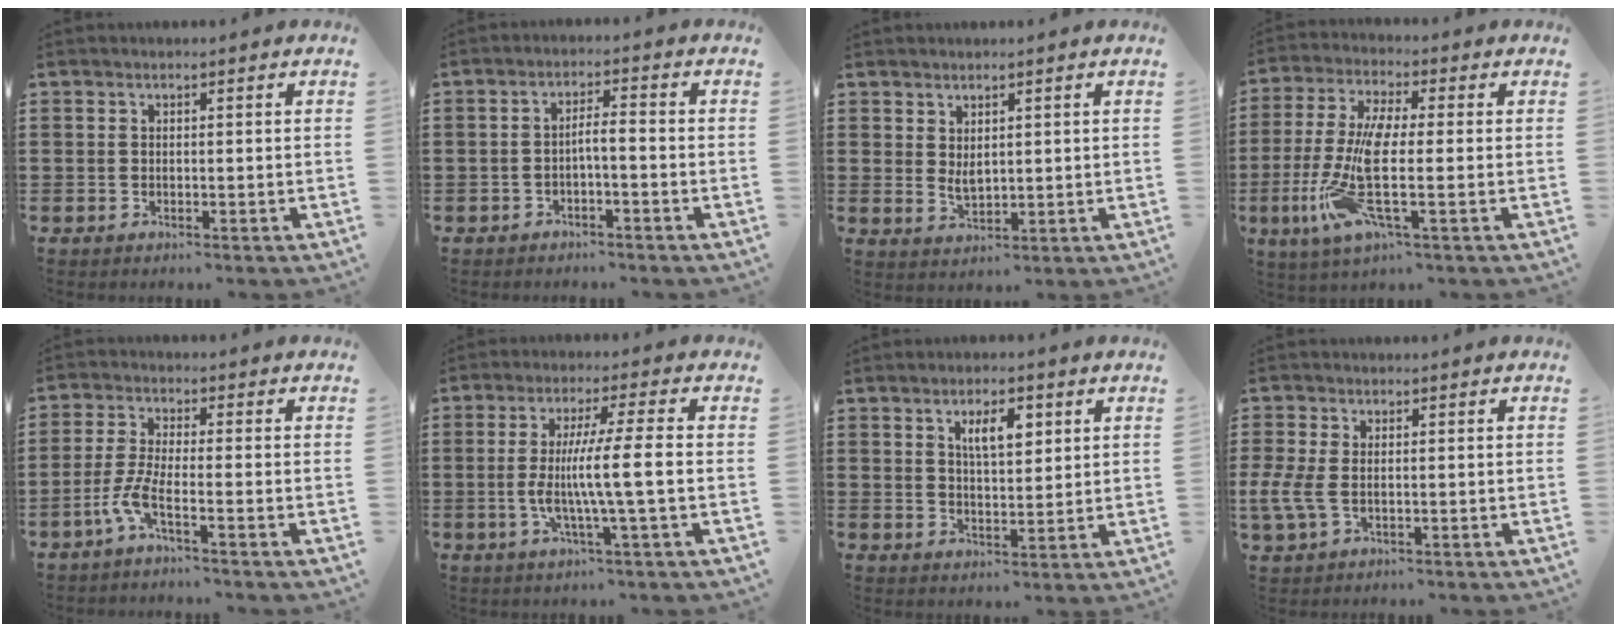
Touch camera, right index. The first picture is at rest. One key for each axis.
{"total": 2.4, "fx": -1.4, "fy": 0.2, "fz": 1.9, "tx": -0.038, "ty": 0.006, "tz": -0.029}
{"total": 2.2, "fx": 1.2, "fy": 1.0, "fz": 1.5, "tx": -0.030, "ty": 0.001, "tz": 0.023}
{"total": 11.5, "fx": -2.0, "fy": 2.8, "fz": 10.9, "tx": -0.249, "ty": -0.021, "tz": -0.042}
{"total": 4.9, "fx": -2.9, "fy": 0.6, "fz": 3.9, "tx": -0.100, "ty": -0.012, "tz": -0.062}
{"total": 8.9, "fx": -1.0, "fy": -0.1, "fz": 8.8, "tx": -0.160, "ty": -0.007, "tz": -0.025}
{"total": 5.2, "fx": 2.4, "fy": 2.0, "fz": 4.2, "tx": -0.073, "ty": 0.003, "tz": 0.036}
{"total": 4.4, "fx": -0.6, "fy": 2.5, "fz": 3.5, "tx": -0.102, "ty": -0.009, "tz": -0.020}